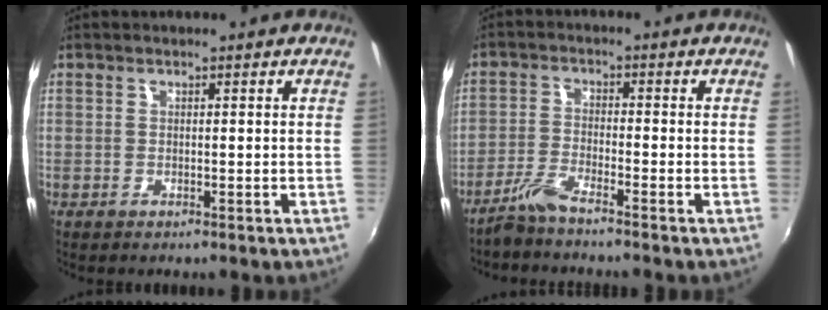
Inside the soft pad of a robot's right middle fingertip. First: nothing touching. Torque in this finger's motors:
{"motor_torque": [-0.14, -0.27, 0.11, 0.01]}